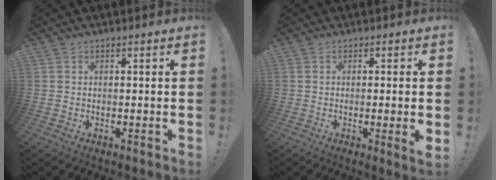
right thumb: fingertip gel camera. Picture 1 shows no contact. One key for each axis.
{"total": 3.7, "fx": -0.5, "fy": -0.3, "fz": 3.6, "tx": -0.050, "ty": -0.011, "tz": -0.008}